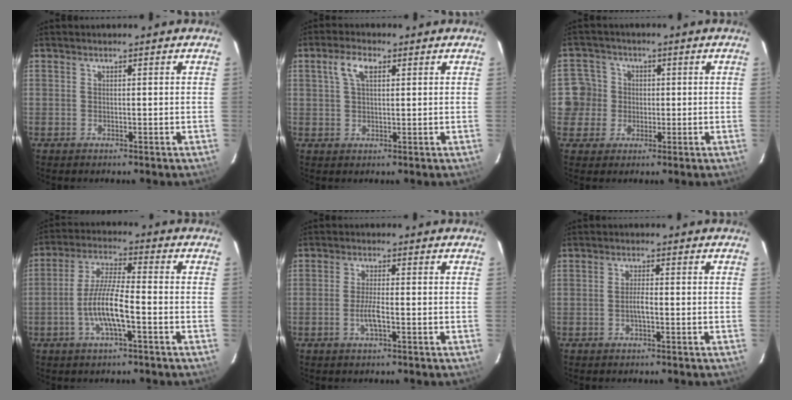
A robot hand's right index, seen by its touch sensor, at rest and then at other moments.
{"total": 4.3, "force": [1.7, 2.0, 3.4], "torque": [-0.067, 0.012, 0.032]}
{"total": 5.7, "force": [-0.2, 5.6, 0.6], "torque": [-0.002, 0.015, -0.007]}
{"total": 8.8, "force": [-3.3, 1.2, 8.1], "torque": [-0.165, 0.004, -0.062]}
{"total": 3.3, "force": [-1.2, 0.3, 3.0], "torque": [-0.059, -0.002, -0.022]}
{"total": 1.9, "force": [-0.7, 0.3, 1.7], "torque": [-0.032, 0.005, -0.014]}